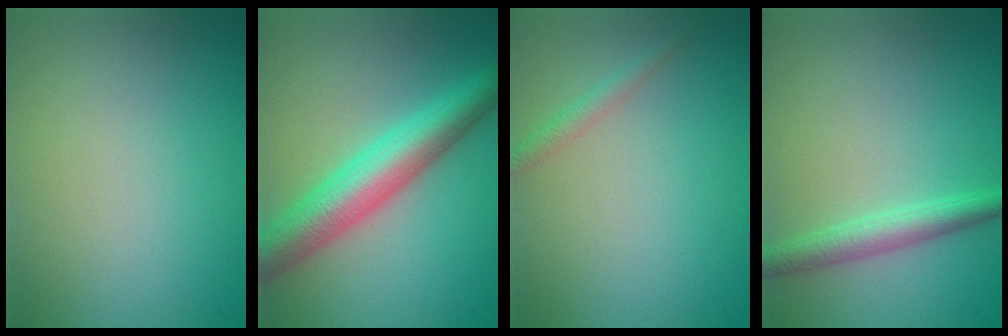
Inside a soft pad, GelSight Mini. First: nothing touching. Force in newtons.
{"total": 7.0, "press": 7.0, "slide": 0.3}
{"total": 1.3, "press": 1.3, "slide": 0.1}
{"total": 2.8, "press": 2.8, "slide": 0.1}